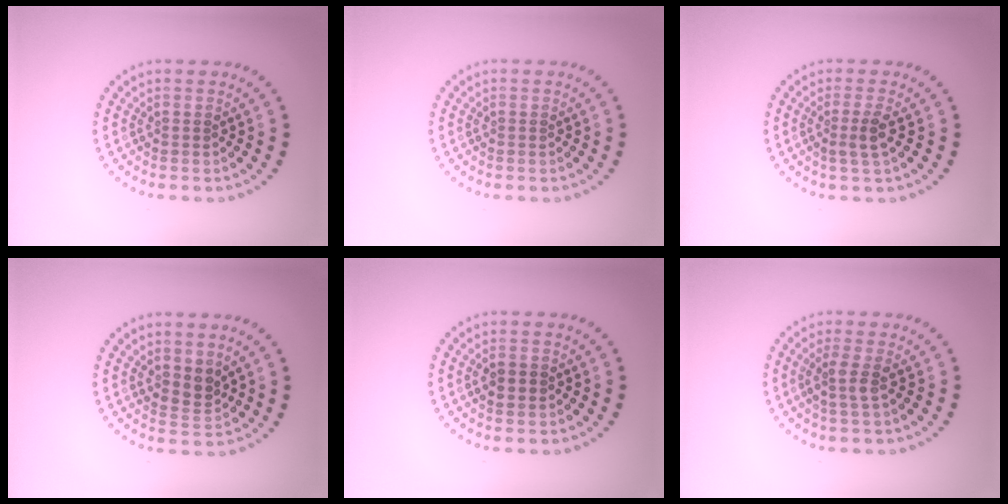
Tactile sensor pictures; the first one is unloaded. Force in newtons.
{"total": 0.0}
{"total": 2.0, "press": 1.6, "slide": 1.3}
{"total": 2.0, "press": 1.7, "slide": 1.1}
{"total": 2.2, "press": 2.2, "slide": 0.2}
{"total": 1.8, "press": 1.4, "slide": 1.1}